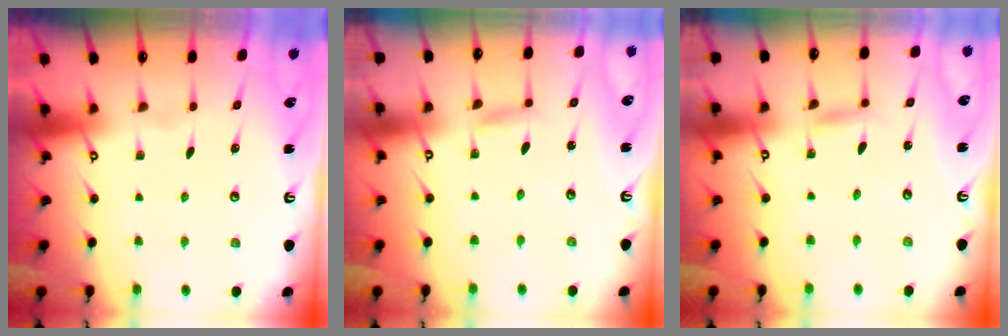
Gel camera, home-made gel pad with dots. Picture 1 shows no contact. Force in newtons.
{"total": 2.3, "press": 2.3, "slide": 0.2}
{"total": 2.8, "press": 2.8, "slide": 0.4}